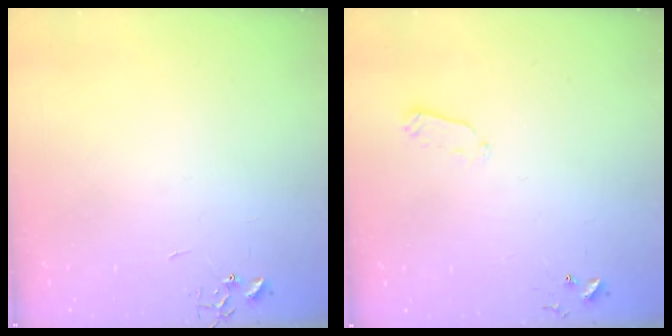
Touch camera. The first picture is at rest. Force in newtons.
{"total": 4.0, "press": 3.9, "slide": 0.9}